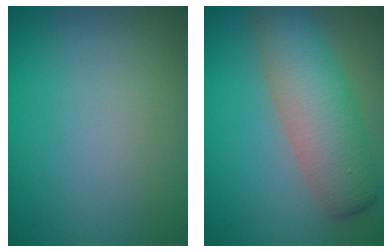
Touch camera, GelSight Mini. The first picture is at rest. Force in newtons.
{"total": 7.2, "press": 7.2, "slide": 0.2}